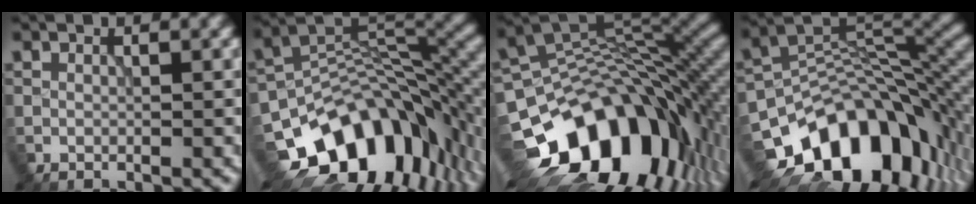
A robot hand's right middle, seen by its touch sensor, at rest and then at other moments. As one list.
[{"total": 14.0, "force": [-7.3, 8.8, 8.1], "torque": [-0.139, -0.004, -0.115]}, {"total": 15.8, "force": [-6.4, 9.9, 10.6], "torque": [-0.164, -0.001, -0.104]}, {"total": 14.4, "force": [-7.7, 8.7, 8.5], "torque": [-0.140, -0.002, -0.123]}]